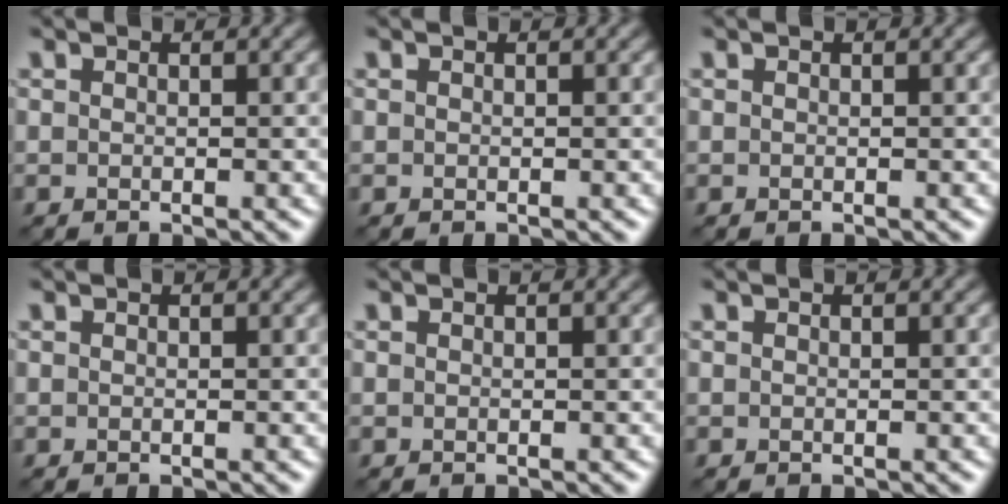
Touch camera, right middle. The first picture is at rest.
{"total": 0.0}
{"total": 0.0}
{"total": 0.0}
{"total": 0.0}
{"total": 0.0}